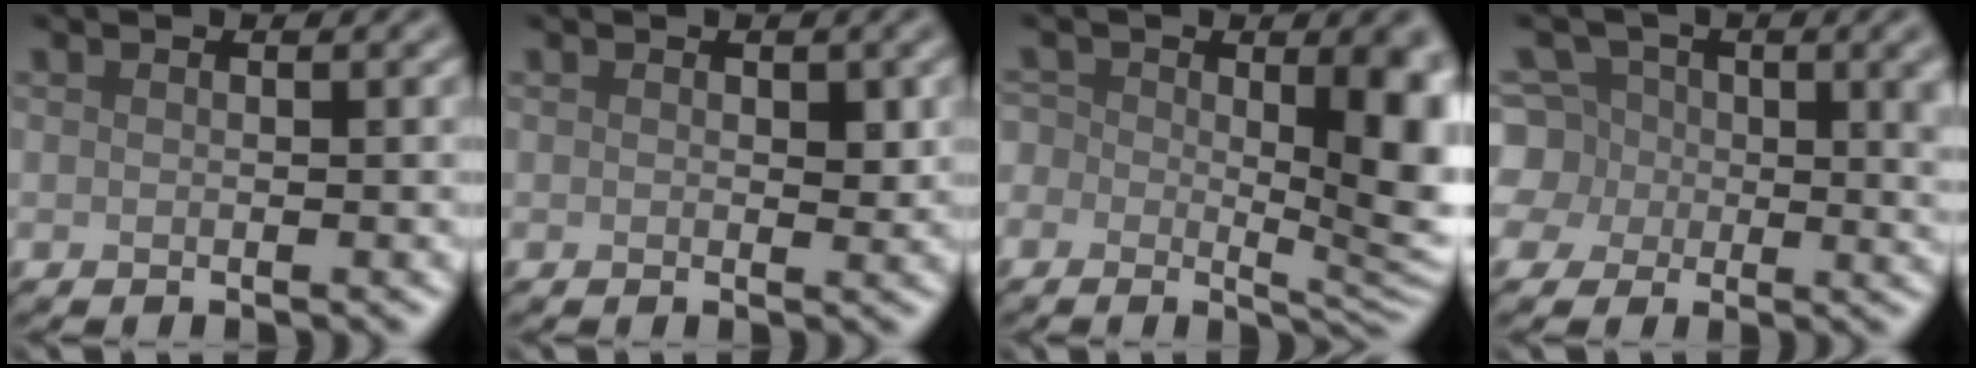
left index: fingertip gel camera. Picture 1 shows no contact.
{"total": 1.3, "force": [0.4, 0.7, 1.0], "torque": [-0.010, -0.006, 0.005]}
{"total": 9.7, "force": [-0.1, 5.1, 8.2], "torque": [-0.104, -0.003, -0.006]}
{"total": 8.3, "force": [1.4, 6.8, 4.5], "torque": [-0.070, 0.012, 0.006]}